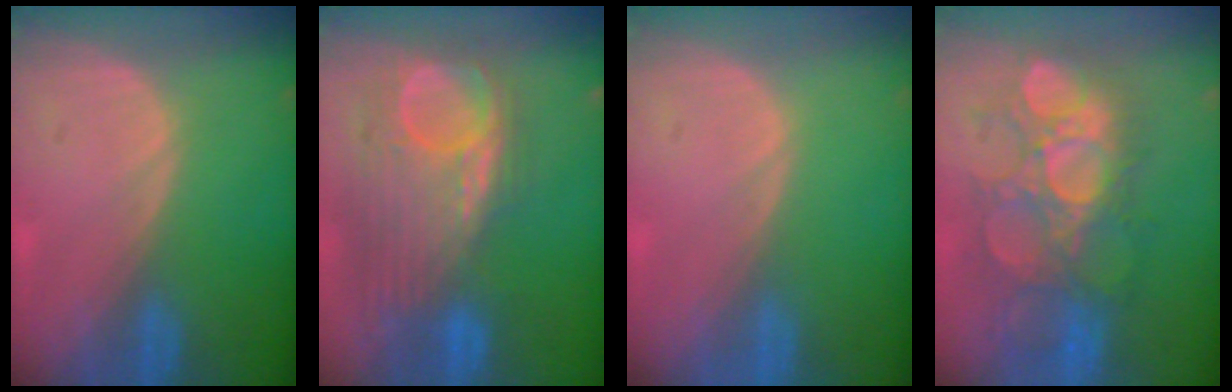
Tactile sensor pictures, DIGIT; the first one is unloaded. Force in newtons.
{"total": 11.4, "press": 10.5, "slide": 4.6}
{"total": 0.0}
{"total": 10.4, "press": 10.3, "slide": 1.6}